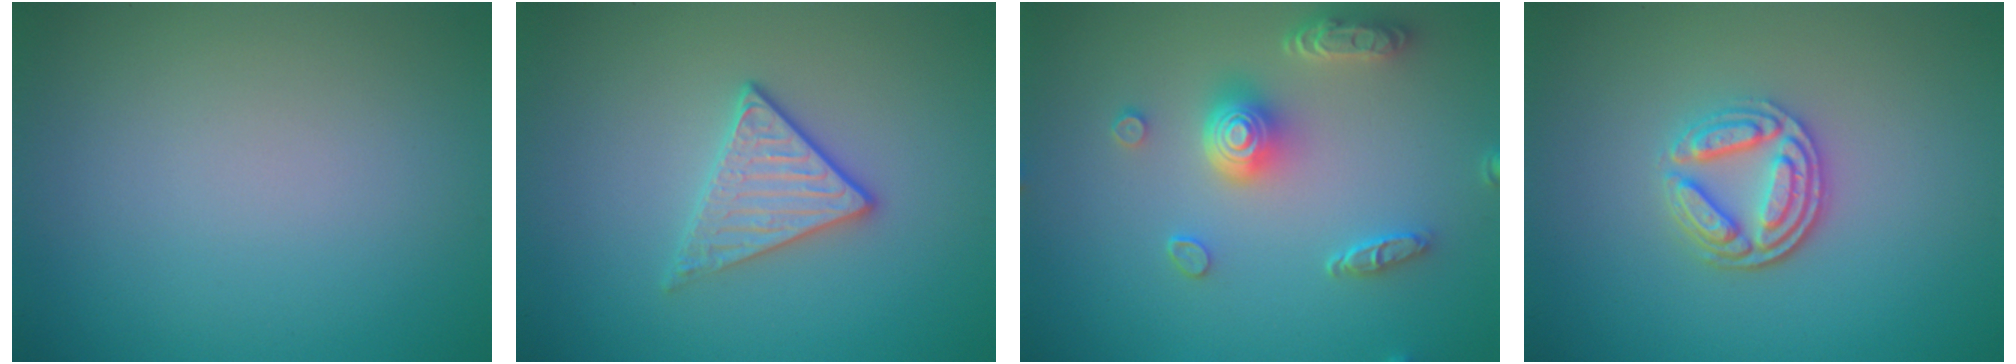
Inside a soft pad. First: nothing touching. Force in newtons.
{"total": 2.8, "press": 2.6, "slide": 1.1}
{"total": 5.0, "press": 3.9, "slide": 3.1}
{"total": 3.6, "press": 3.2, "slide": 1.8}